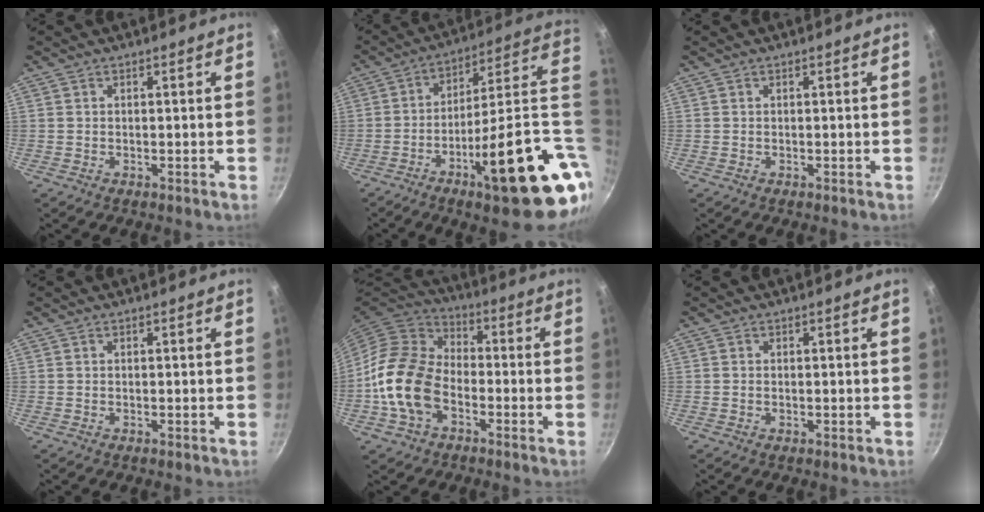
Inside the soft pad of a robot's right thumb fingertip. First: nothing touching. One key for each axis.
{"total": 26.9, "fx": -5.0, "fy": 6.9, "fz": 25.5, "tx": -0.326, "ty": 0.008, "tz": -0.074}
{"total": 0.0}
{"total": 0.0}
{"total": 14.9, "fx": -4.5, "fy": 10.2, "fz": 10.0, "tx": -0.156, "ty": 0.032, "tz": -0.102}
{"total": 0.0}